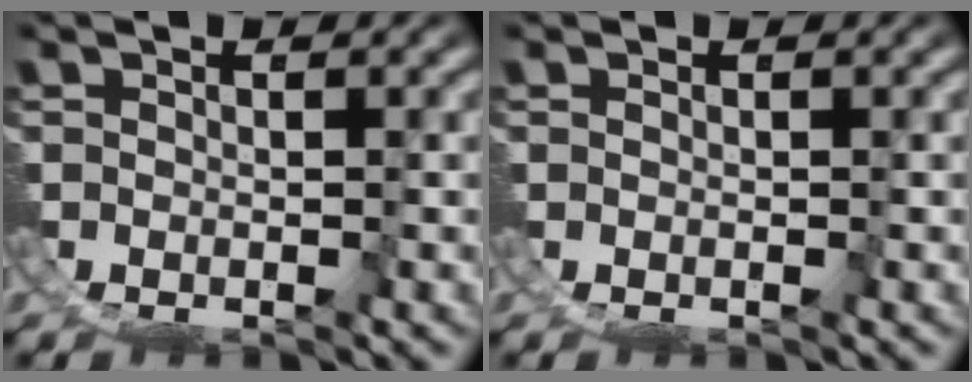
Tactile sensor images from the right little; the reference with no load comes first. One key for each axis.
{"total": 0.6, "fx": 0.0, "fy": -0.5, "fz": -0.3, "tx": 0.005, "ty": 0.000, "tz": 0.001}